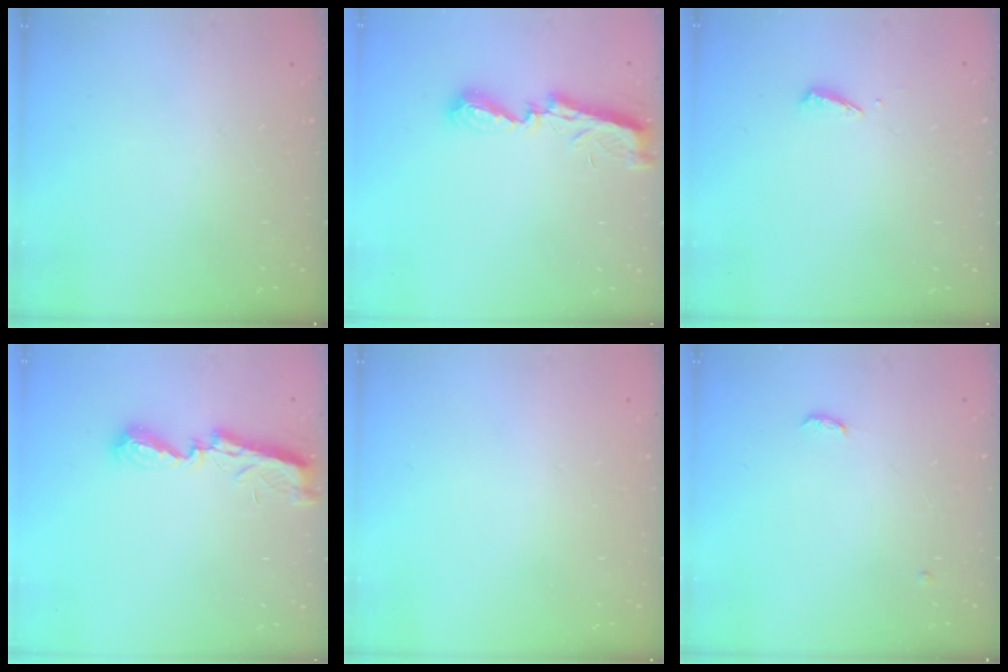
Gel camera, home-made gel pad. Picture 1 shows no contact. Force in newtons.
{"total": 7.6, "press": 7.5, "slide": 0.3}
{"total": 2.5, "press": 2.5, "slide": 0.1}
{"total": 7.6, "press": 7.5, "slide": 0.3}
{"total": 0.8, "press": 0.8, "slide": 0.1}
{"total": 7.6, "press": 4.2, "slide": 6.4}